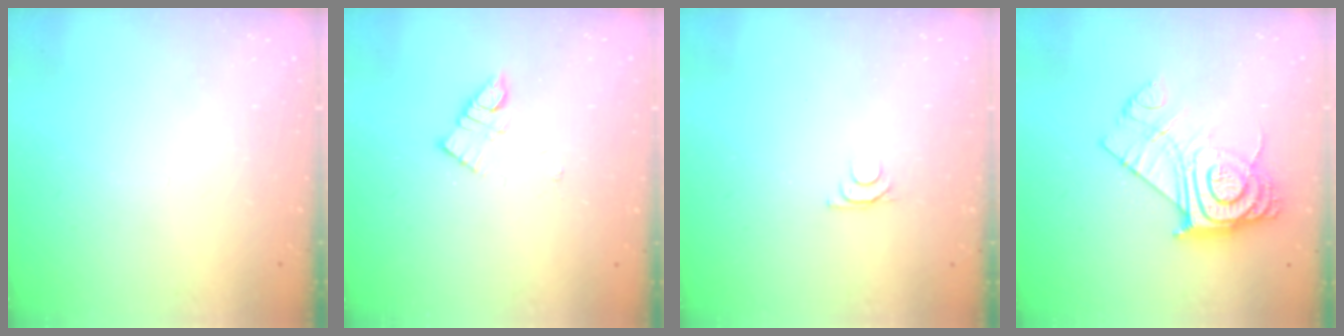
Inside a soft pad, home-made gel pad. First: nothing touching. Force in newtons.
{"total": 8.1, "press": 8.1, "slide": 0.4}
{"total": 4.2, "press": 4.1, "slide": 0.5}
{"total": 14.6, "press": 14.5, "slide": 0.9}